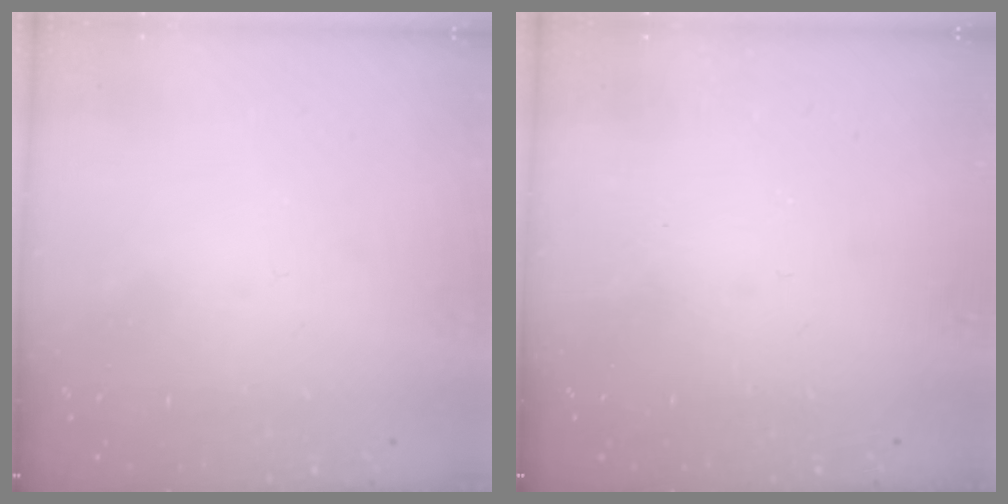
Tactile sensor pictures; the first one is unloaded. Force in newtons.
{"total": 0.0}